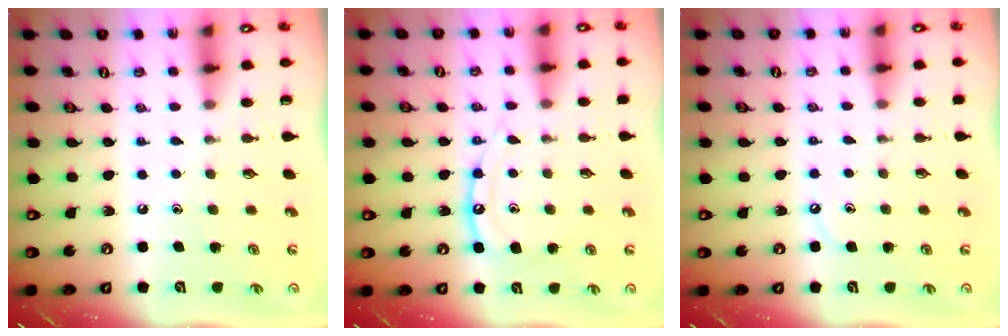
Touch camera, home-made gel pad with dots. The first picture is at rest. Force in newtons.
{"total": 11.0, "press": 11.0, "slide": 0.9}
{"total": 4.1, "press": 4.1, "slide": 0.6}